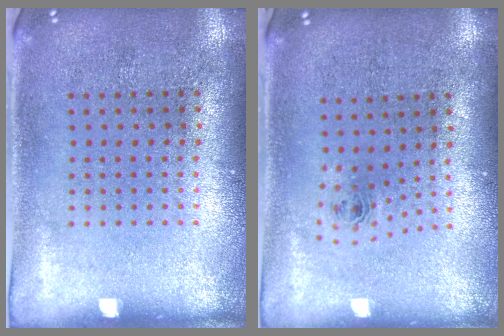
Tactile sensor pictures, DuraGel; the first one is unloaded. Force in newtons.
{"total": 0.8, "press": 0.4, "slide": 0.7}